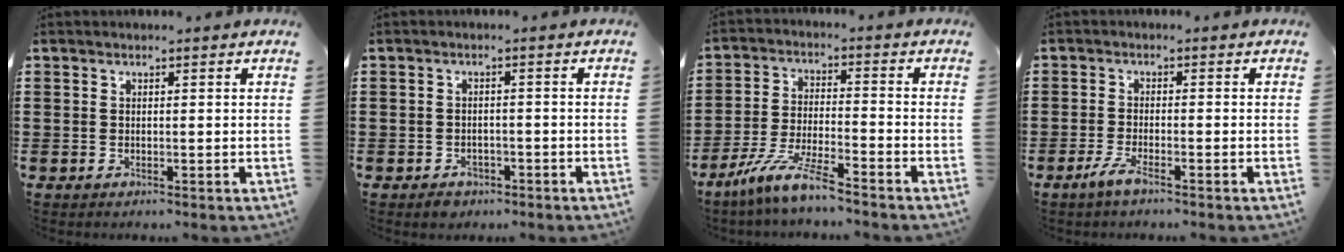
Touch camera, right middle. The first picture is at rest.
{"total": 1.6, "force": [-1.2, 0.9, 0.4], "torque": [-0.012, -0.001, -0.027]}
{"total": 7.9, "force": [-6.5, -0.2, 4.6], "torque": [-0.103, -0.016, -0.129]}
{"total": 2.9, "force": [-1.8, 0.2, 2.2], "torque": [-0.052, -0.006, -0.036]}